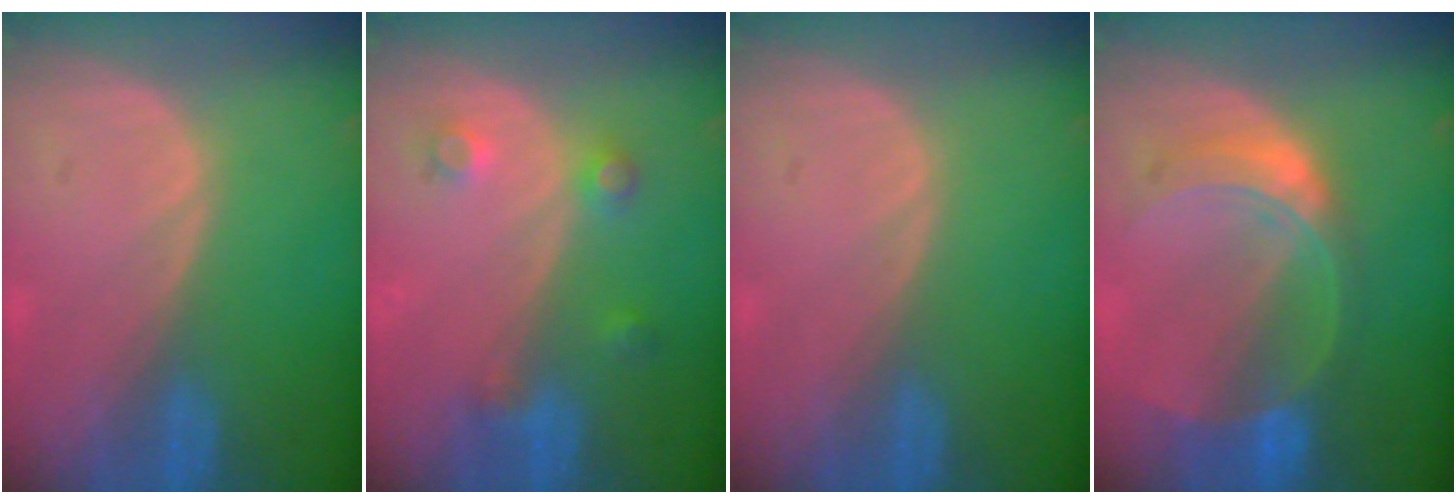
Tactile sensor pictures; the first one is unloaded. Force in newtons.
{"total": 3.7, "press": 3.4, "slide": 1.4}
{"total": 0.0}
{"total": 7.6, "press": 6.6, "slide": 3.7}